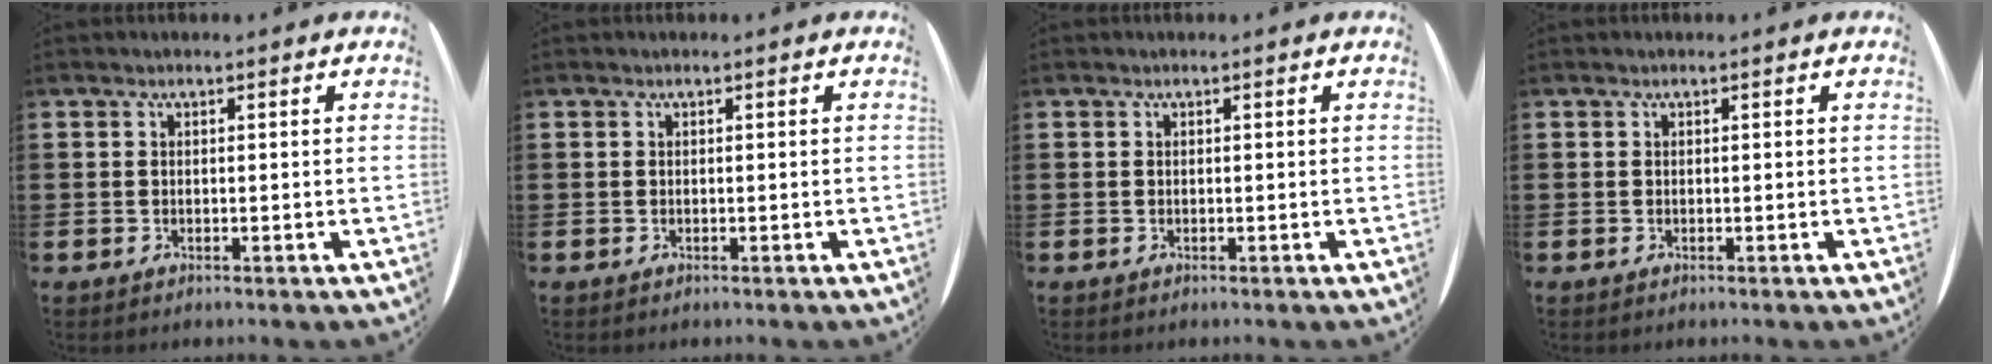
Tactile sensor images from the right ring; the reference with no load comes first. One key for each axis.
{"total": 0.0}
{"total": 0.0}
{"total": 0.0}